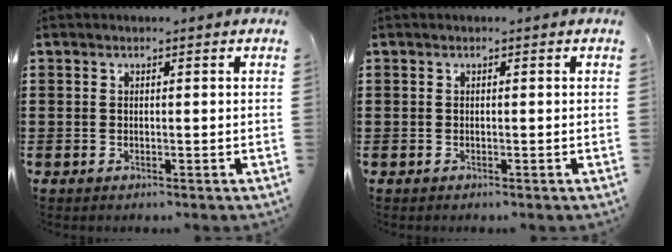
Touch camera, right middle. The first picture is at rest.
{"total": 0.0}